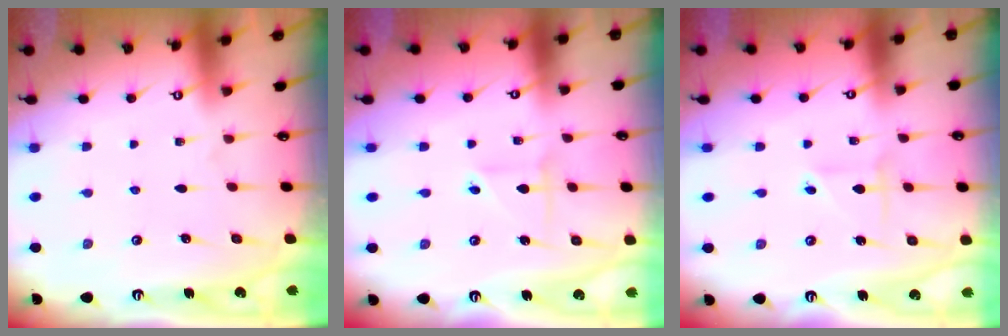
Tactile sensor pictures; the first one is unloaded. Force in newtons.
{"total": 2.5, "press": 2.5, "slide": 0.1}
{"total": 2.4, "press": 2.4, "slide": 0.2}